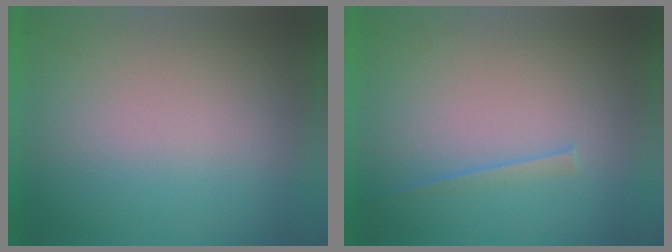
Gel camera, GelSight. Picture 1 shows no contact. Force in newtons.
{"total": 1.7}